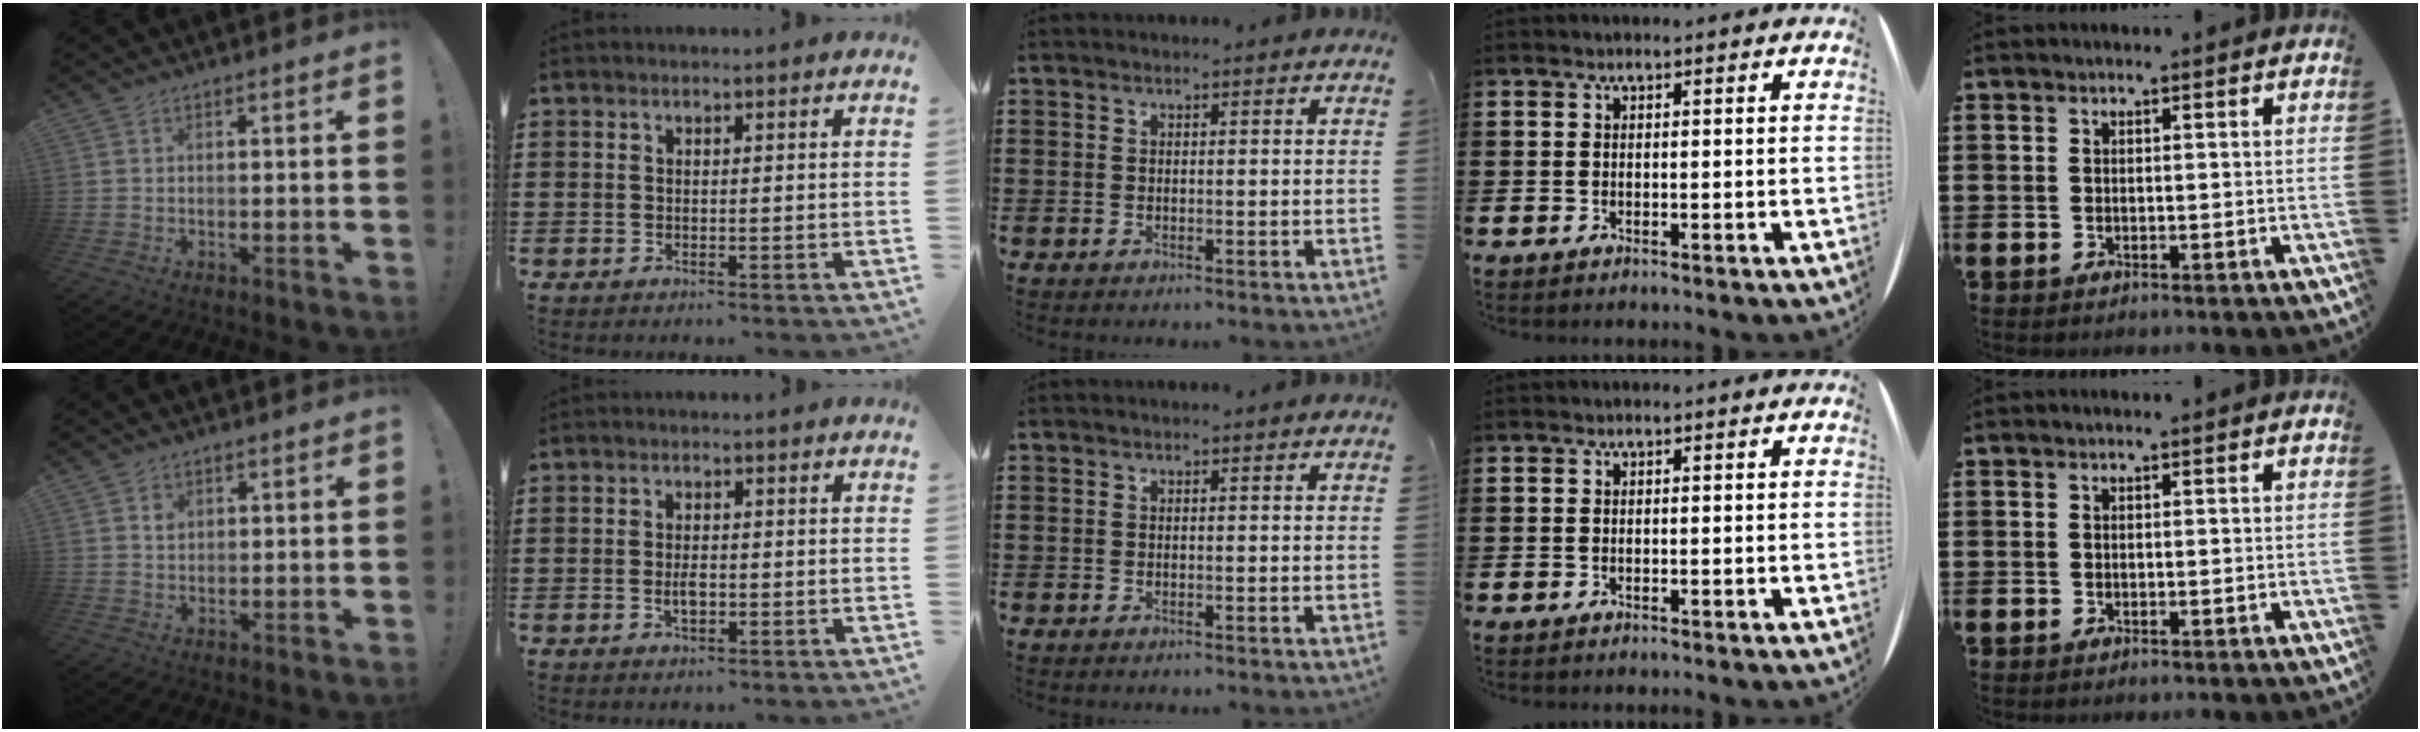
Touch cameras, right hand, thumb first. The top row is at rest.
{"thumb": {"total": 1.5, "force": [0.8, 1.2, 0.5], "torque": [0.003, -0.005, 0.014]}, "index": {"total": 2.5, "force": [-0.5, 1.1, 2.2], "torque": [-0.042, 0.001, -0.009]}}